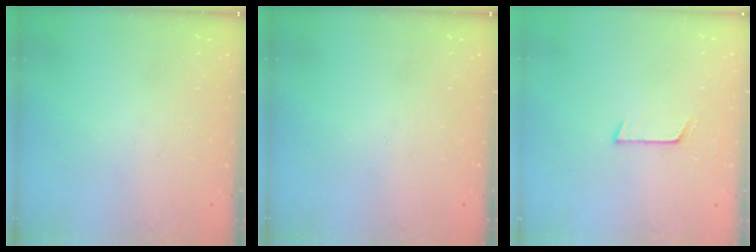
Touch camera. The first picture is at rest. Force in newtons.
{"total": 0.0}
{"total": 5.9, "press": 5.9, "slide": 0.5}